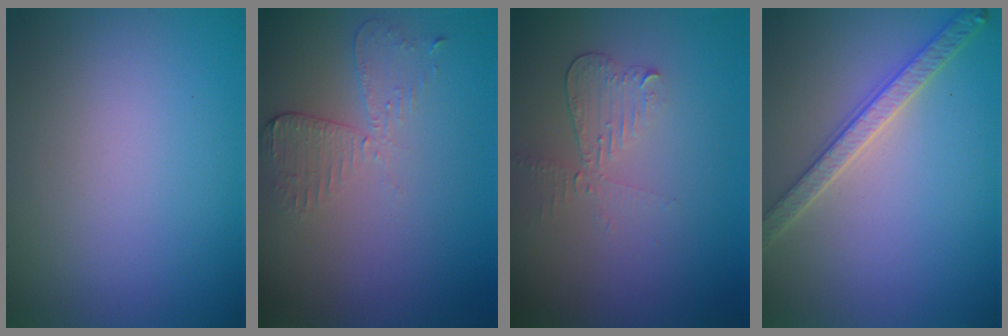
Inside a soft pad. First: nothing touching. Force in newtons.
{"total": 2.7, "press": 2.4, "slide": 1.2}
{"total": 2.0, "press": 1.9, "slide": 0.7}
{"total": 3.6, "press": 3.2, "slide": 1.6}